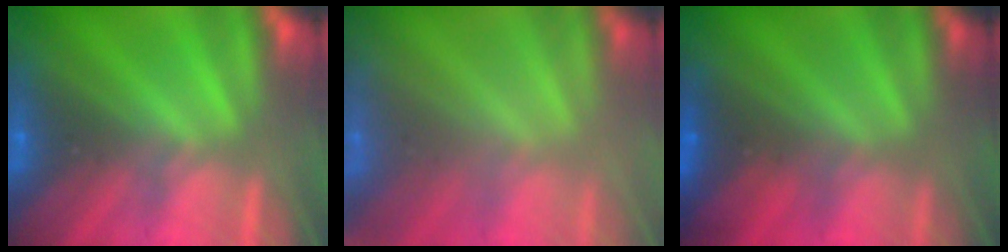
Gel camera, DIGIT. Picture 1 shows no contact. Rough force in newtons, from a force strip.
{"total": 1.8}
{"total": 1.6}